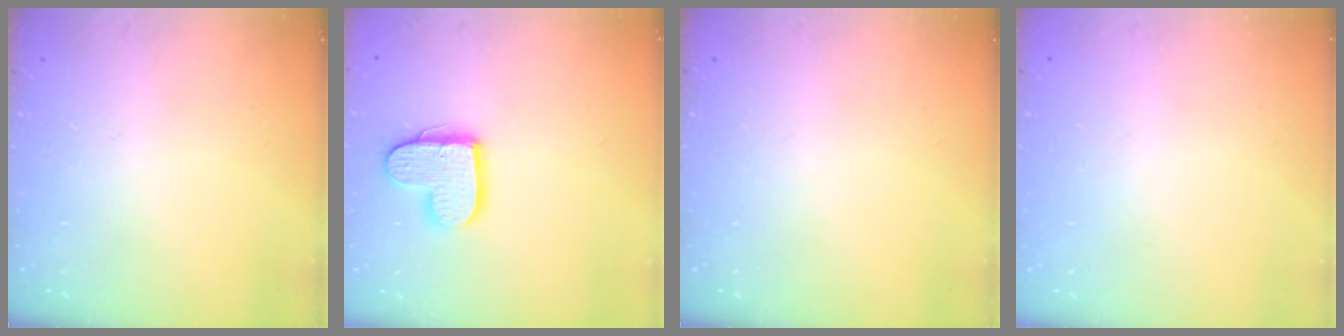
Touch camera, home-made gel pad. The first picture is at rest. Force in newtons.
{"total": 13.4, "press": 13.3, "slide": 1.2}
{"total": 0.0}
{"total": 0.0}